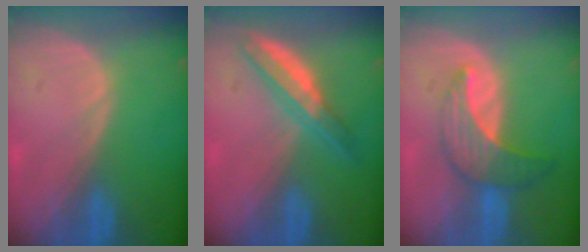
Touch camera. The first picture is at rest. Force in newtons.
{"total": 5.2, "press": 5.1, "slide": 0.9}
{"total": 7.3, "press": 6.6, "slide": 3.1}